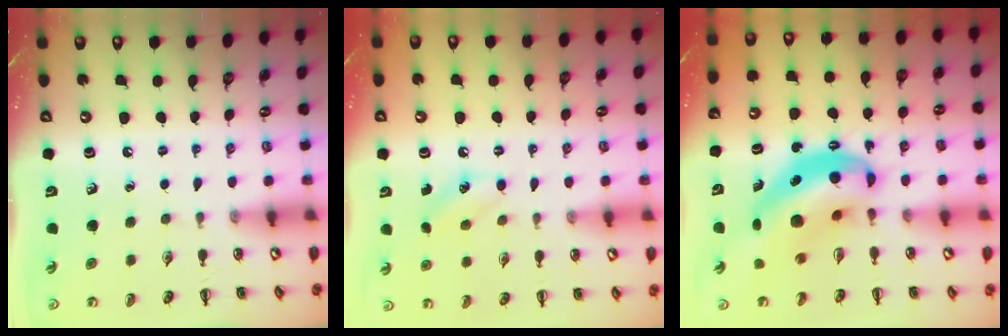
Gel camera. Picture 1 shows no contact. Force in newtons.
{"total": 7.6, "press": 7.3, "slide": 1.9}
{"total": 10.8, "press": 10.4, "slide": 2.8}